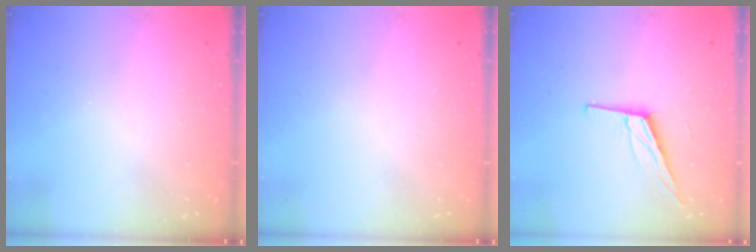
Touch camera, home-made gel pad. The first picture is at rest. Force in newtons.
{"total": 0.0}
{"total": 10.8, "press": 10.4, "slide": 2.7}